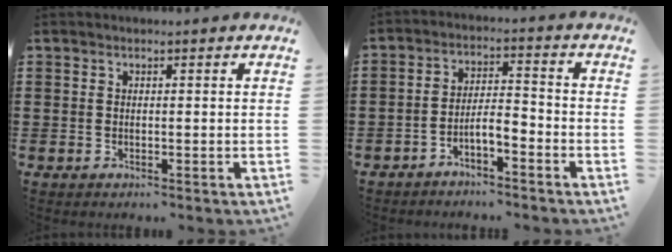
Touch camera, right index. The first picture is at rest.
{"total": 3.9, "force": [-3.0, 0.8, 2.4], "torque": [-0.053, 0.005, -0.062]}